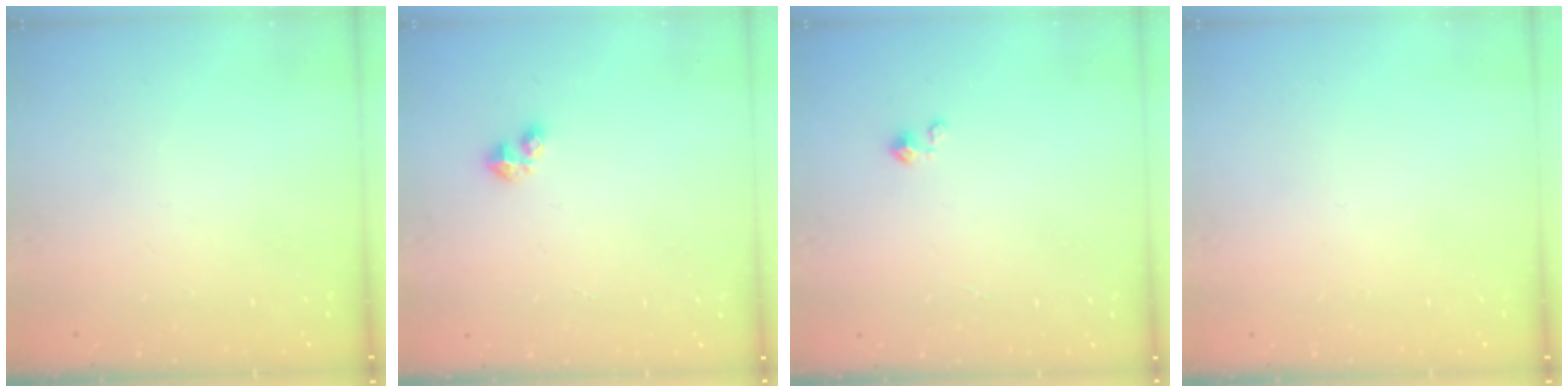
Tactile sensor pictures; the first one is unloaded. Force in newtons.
{"total": 2.9, "press": 2.9, "slide": 0.5}
{"total": 2.3, "press": 2.2, "slide": 0.3}
{"total": 0.0}